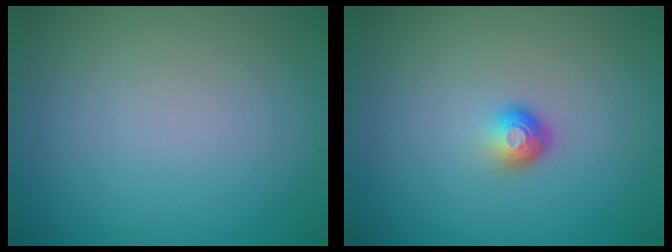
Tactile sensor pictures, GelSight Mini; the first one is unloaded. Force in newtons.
{"total": 1.7, "press": 1.1, "slide": 1.3}